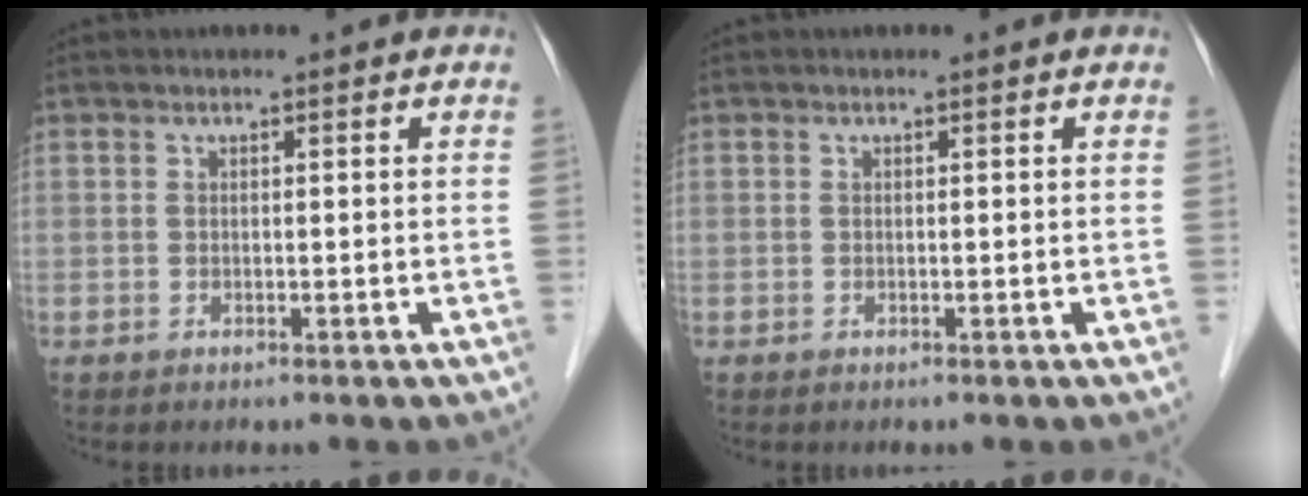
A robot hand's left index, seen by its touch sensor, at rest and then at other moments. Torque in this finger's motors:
{"motor_torque": [-0.01, 0.01, 0.02, 0.00]}